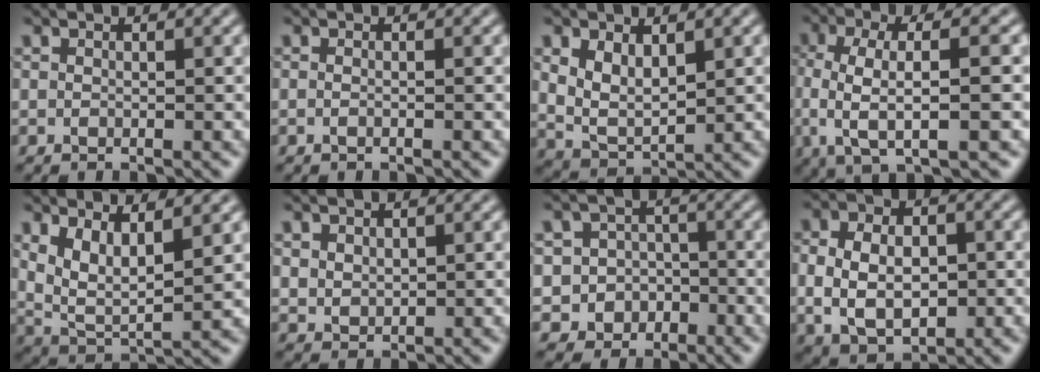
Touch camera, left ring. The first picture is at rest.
{"total": 0.9, "force": [-0.2, 0.4, 0.8], "torque": [-0.004, -0.012, -0.013]}
{"total": 3.9, "force": [1.1, 2.3, 2.9], "torque": [-0.065, -0.008, 0.027]}
{"total": 7.0, "force": [-0.5, 2.1, 6.7], "torque": [-0.113, 0.002, -0.015]}
{"total": 4.7, "force": [2.0, 1.9, 3.8], "torque": [-0.087, -0.016, 0.043]}
{"total": 1.5, "force": [0.5, 1.3, 0.7], "torque": [-0.014, -0.006, 0.016]}
{"total": 5.5, "force": [-2.4, 4.9, 0.7], "torque": [0.003, 0.000, -0.061]}
{"total": 7.6, "force": [-0.5, 5.4, 5.3], "torque": [-0.090, 0.003, -0.006]}